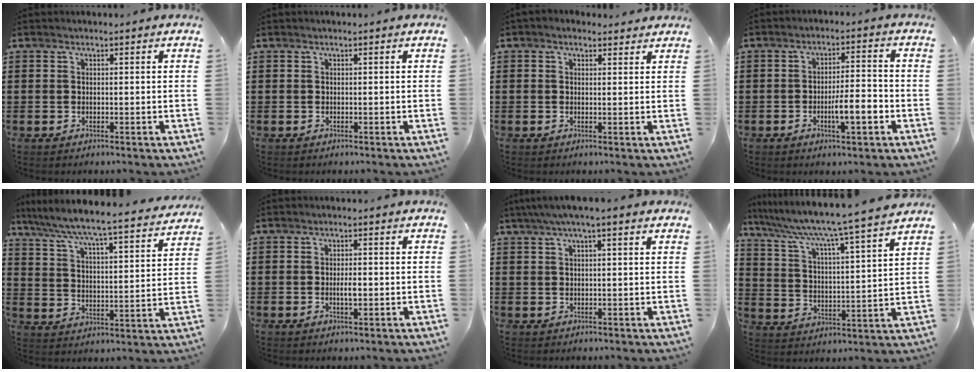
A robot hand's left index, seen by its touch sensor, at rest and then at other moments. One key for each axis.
{"total": 0.0}
{"total": 1.5, "fx": 1.0, "fy": 1.2, "fz": 0.1, "tx": -0.007, "ty": 0.007, "tz": 0.019}
{"total": 5.8, "fx": -2.1, "fy": 1.3, "fz": 5.2, "tx": -0.087, "ty": 0.005, "tz": -0.040}
{"total": 5.3, "fx": 5.1, "fy": -0.5, "fz": 1.6, "tx": -0.059, "ty": -0.044, "tz": 0.077}
{"total": 2.4, "fx": -0.3, "fy": 0.8, "fz": 2.3, "tx": -0.043, "ty": 0.000, "tz": -0.005}
{"total": 3.1, "fx": 1.6, "fy": 0.9, "fz": 2.5, "tx": -0.052, "ty": 0.008, "tz": 0.027}
{"total": 6.2, "fx": 5.4, "fy": -1.2, "fz": 3.0, "tx": -0.083, "ty": -0.054, "tz": 0.078}